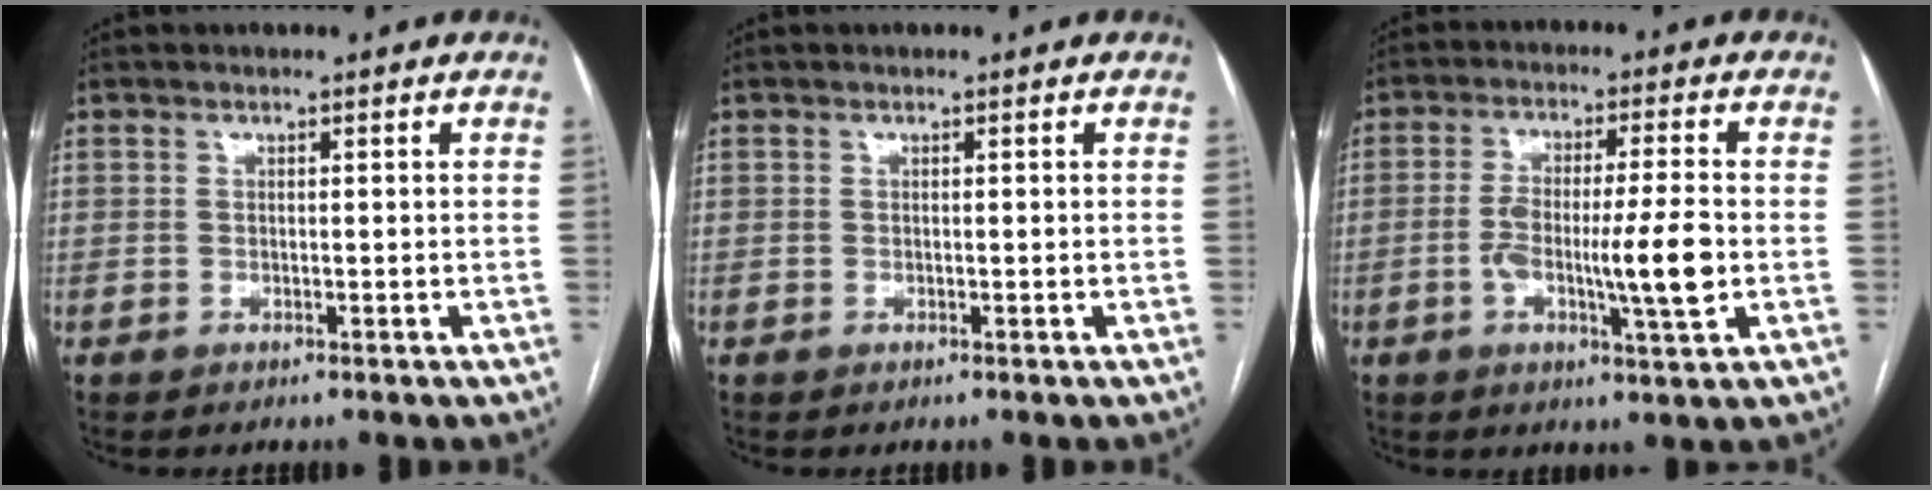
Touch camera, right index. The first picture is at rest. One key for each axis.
{"total": 0.0}
{"total": 9.8, "fx": -1.9, "fy": 0.5, "fz": 9.6, "tx": -0.168, "ty": 0.000, "tz": -0.034}